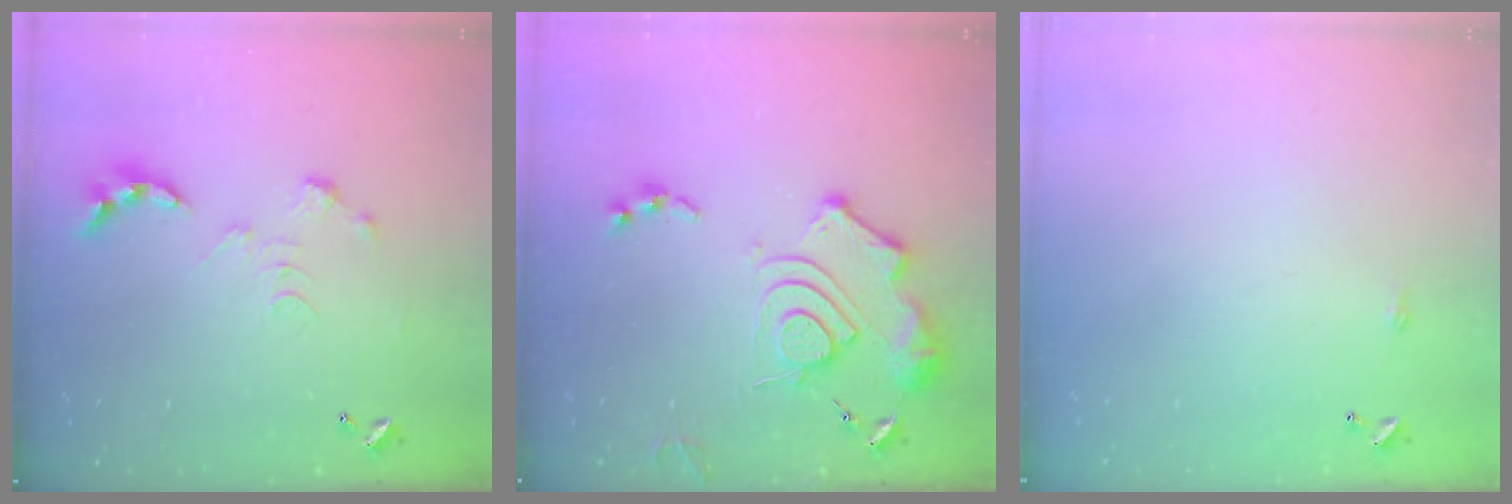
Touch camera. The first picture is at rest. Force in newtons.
{"total": 15.2, "press": 15.1, "slide": 1.7}
{"total": 2.2, "press": 2.1, "slide": 0.4}